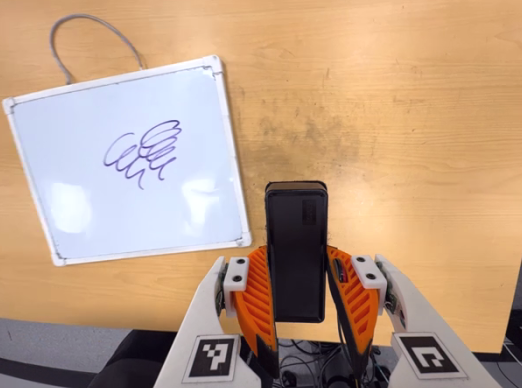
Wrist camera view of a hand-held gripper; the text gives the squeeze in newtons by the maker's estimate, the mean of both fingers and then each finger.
{"total": 4.5, "left": 3.1, "right": 6.0}